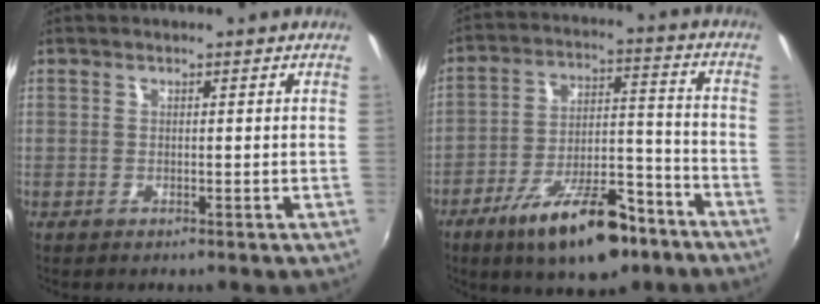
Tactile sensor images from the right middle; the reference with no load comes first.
{"total": 17.2, "force": [-11.4, 6.0, 11.4], "torque": [-0.197, 0.000, -0.172]}